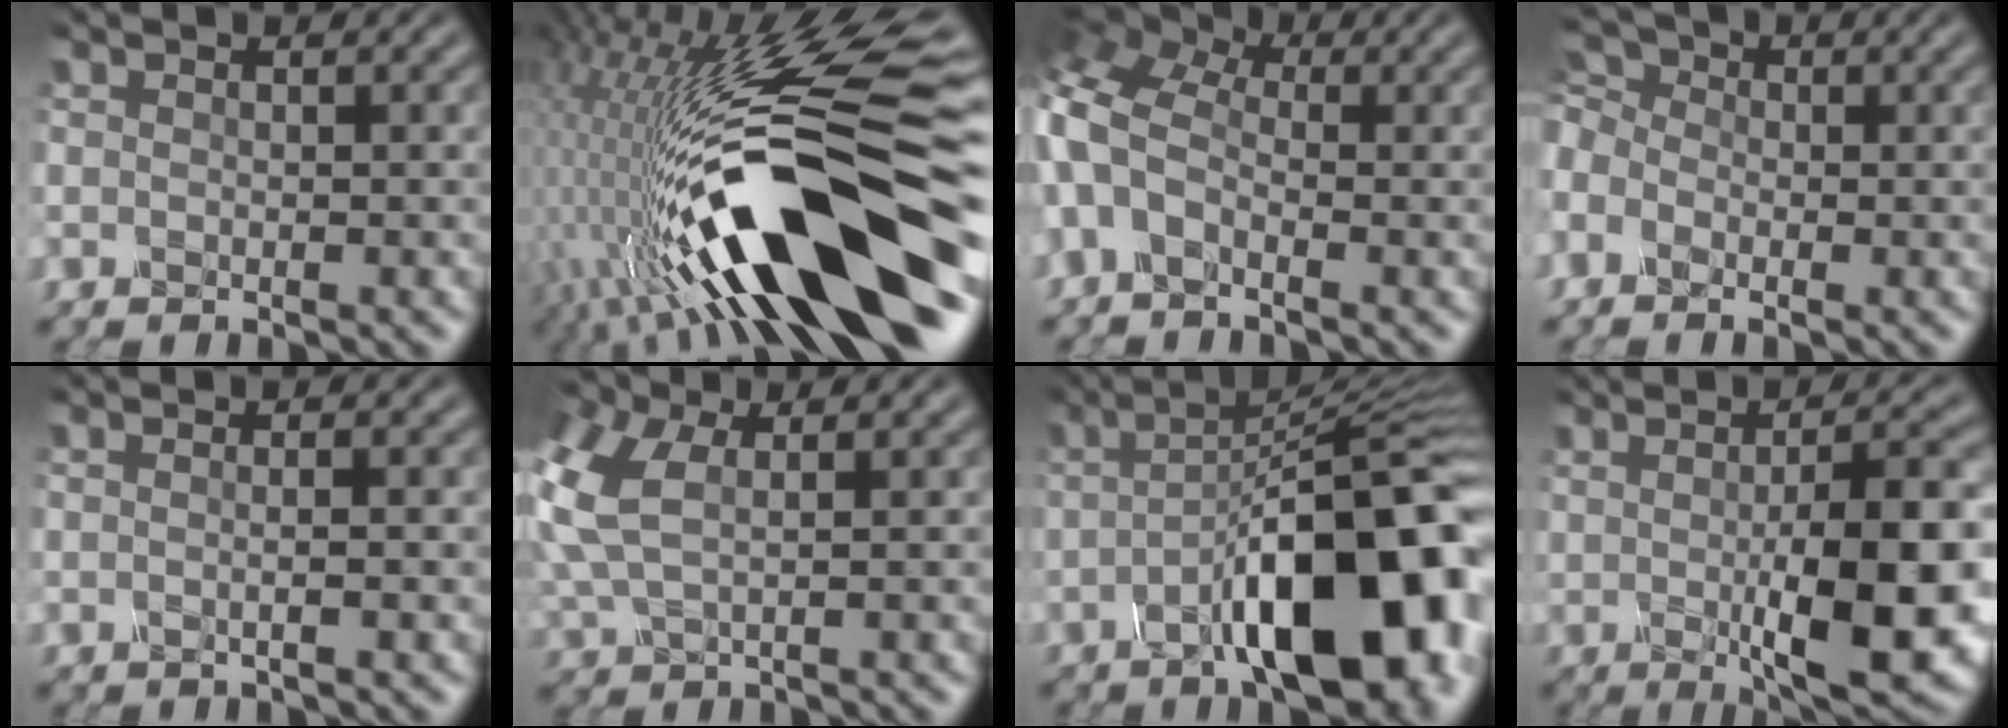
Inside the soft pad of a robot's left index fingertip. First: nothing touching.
{"total": 16.6, "force": [-3.0, 5.8, 15.3], "torque": [-0.262, 0.018, -0.051]}
{"total": 8.2, "force": [-0.6, 5.1, 6.3], "torque": [-0.164, 0.022, -0.031]}
{"total": 5.6, "force": [-0.8, 4.2, 3.6], "torque": [-0.095, 0.019, -0.023]}
{"total": 2.1, "force": [0.3, 0.9, 1.8], "torque": [-0.008, 0.000, -0.016]}
{"total": 6.3, "force": [1.6, 3.7, 4.8], "torque": [-0.148, 0.016, 0.035]}
{"total": 13.9, "force": [-3.2, 4.8, 12.6], "torque": [-0.150, 0.016, -0.054]}
{"total": 11.9, "force": [-0.5, 3.1, 11.4], "torque": [-0.145, -0.007, 0.000]}